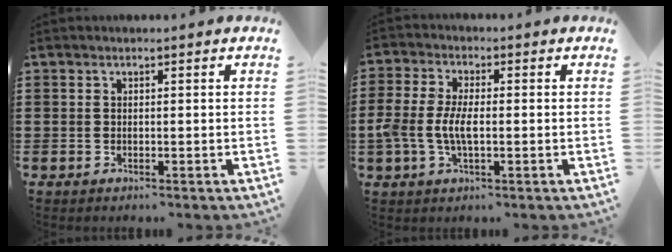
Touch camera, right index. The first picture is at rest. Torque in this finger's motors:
{"motor_torque": [0.34, -0.04, 0.24, 0.17]}